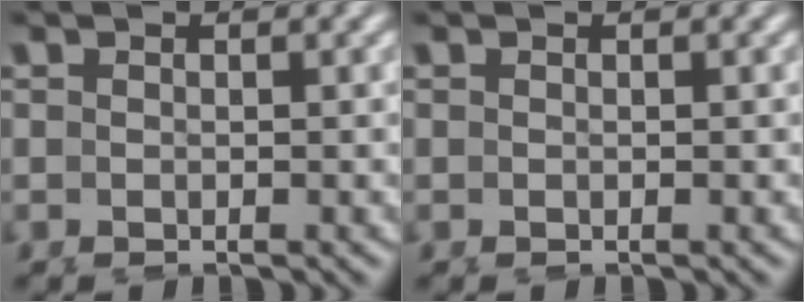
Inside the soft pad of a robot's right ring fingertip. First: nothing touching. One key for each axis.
{"total": 0.0}